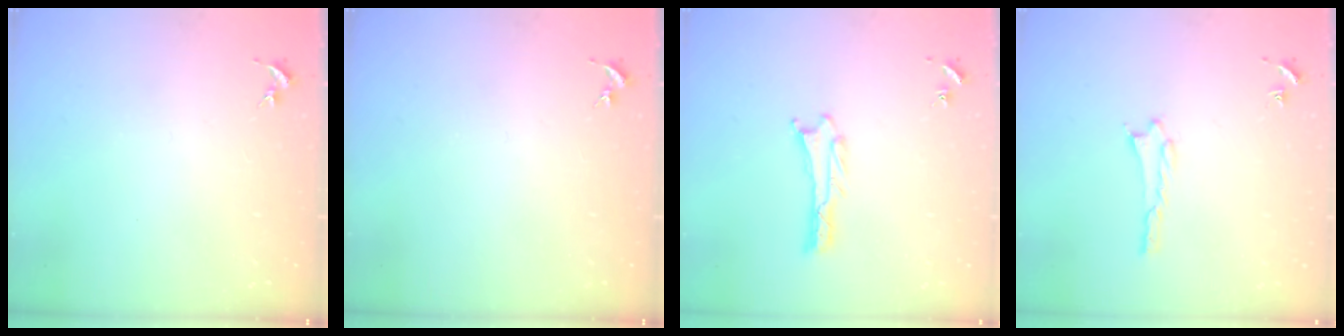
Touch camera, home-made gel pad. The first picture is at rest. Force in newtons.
{"total": 0.0}
{"total": 0.8, "press": 0.7, "slide": 0.1}
{"total": 1.4, "press": 1.4, "slide": 0.2}